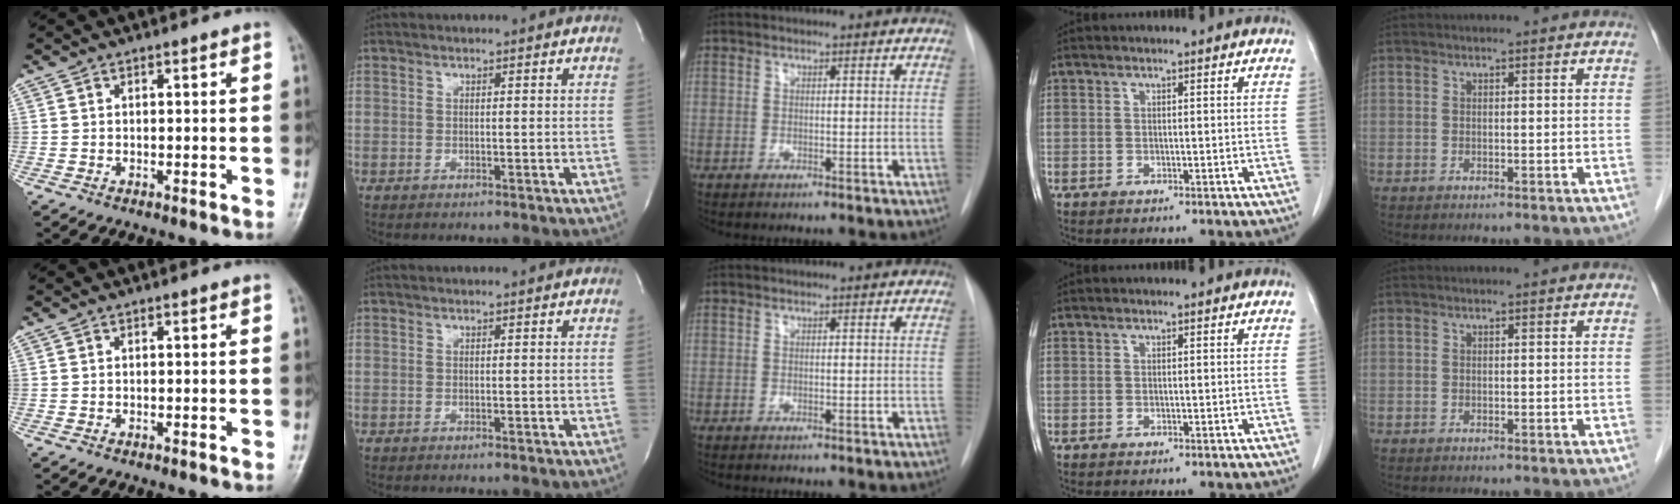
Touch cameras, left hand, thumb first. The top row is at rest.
{}